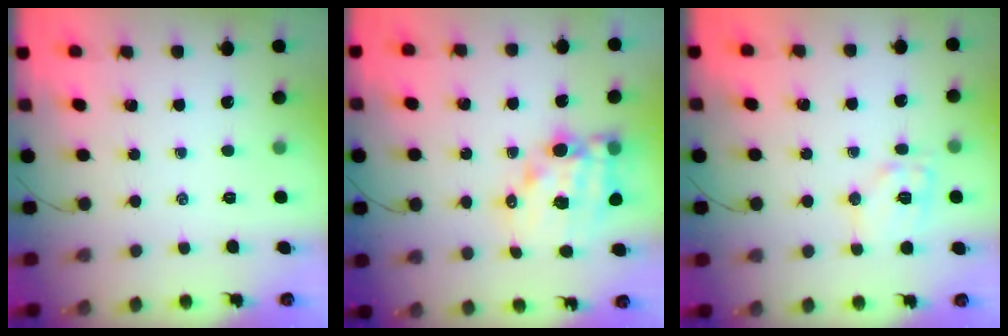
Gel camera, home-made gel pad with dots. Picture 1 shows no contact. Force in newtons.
{"total": 14.5, "press": 14.0, "slide": 3.9}
{"total": 10.7, "press": 10.7, "slide": 1.0}